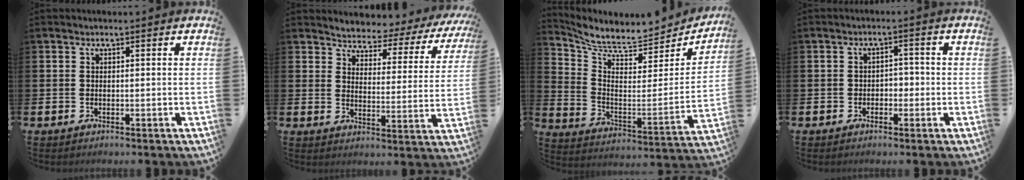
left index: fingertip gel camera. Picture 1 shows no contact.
{"total": 3.4, "force": [3.2, 1.1, 0.2], "torque": [-0.026, -0.036, 0.044]}
{"total": 7.3, "force": [6.3, 2.3, 2.7], "torque": [-0.070, -0.063, 0.102]}
{"total": 1.7, "force": [-1.0, 1.3, 0.6], "torque": [-0.008, 0.004, -0.026]}